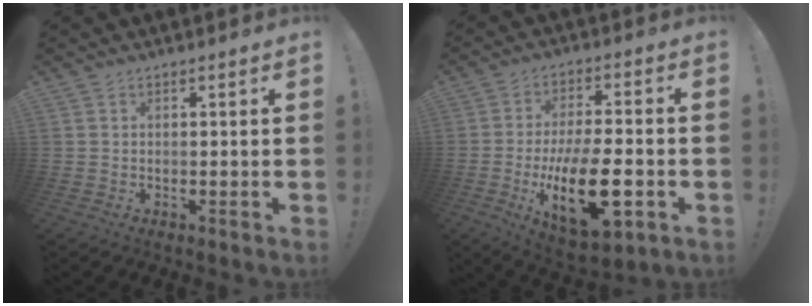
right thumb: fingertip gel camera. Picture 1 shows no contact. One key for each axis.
{"total": 20.9, "fx": -5.7, "fy": 9.1, "fz": 18.0, "tx": -0.297, "ty": 0.009, "tz": -0.083}